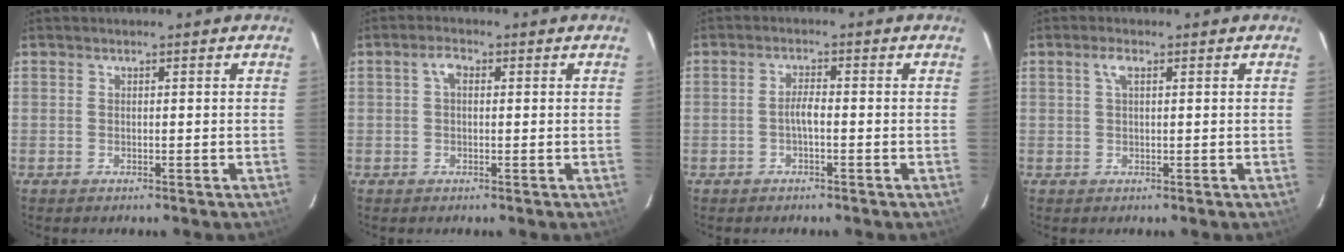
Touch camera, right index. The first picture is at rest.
{"total": 2.2, "force": [0.4, 1.3, 1.8], "torque": [-0.036, 0.010, 0.006]}
{"total": 2.2, "force": [-0.8, 0.4, 1.9], "torque": [-0.039, 0.006, -0.016]}
{"total": 1.9, "force": [0.8, 0.7, 1.6], "torque": [-0.035, 0.007, 0.015]}